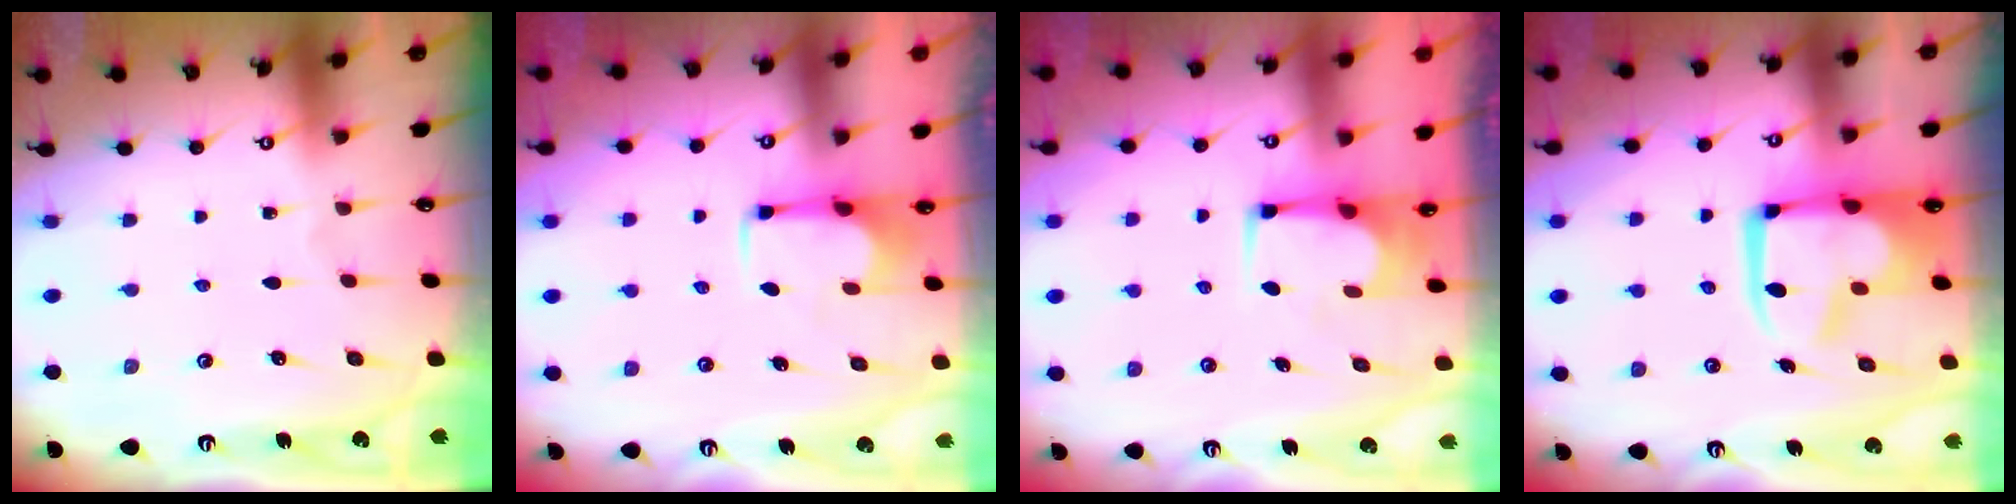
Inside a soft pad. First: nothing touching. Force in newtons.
{"total": 2.5, "press": 2.3, "slide": 0.8}
{"total": 2.1, "press": 2.1, "slide": 0.1}
{"total": 10.6, "press": 10.5, "slide": 1.2}